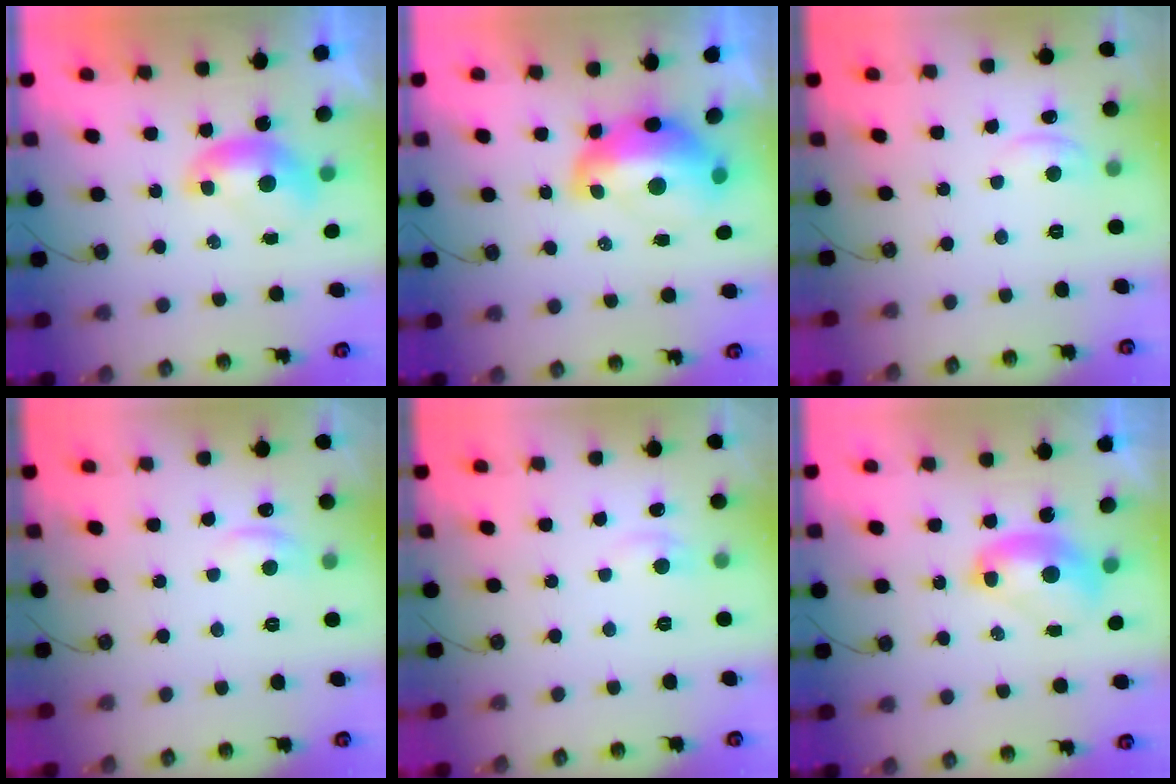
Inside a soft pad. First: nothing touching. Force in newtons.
{"total": 6.7, "press": 6.6, "slide": 1.4}
{"total": 0.0}
{"total": 1.6, "press": 1.3, "slide": 0.8}
{"total": 1.0, "press": 0.5, "slide": 0.9}
{"total": 2.6, "press": 2.6, "slide": 0.2}